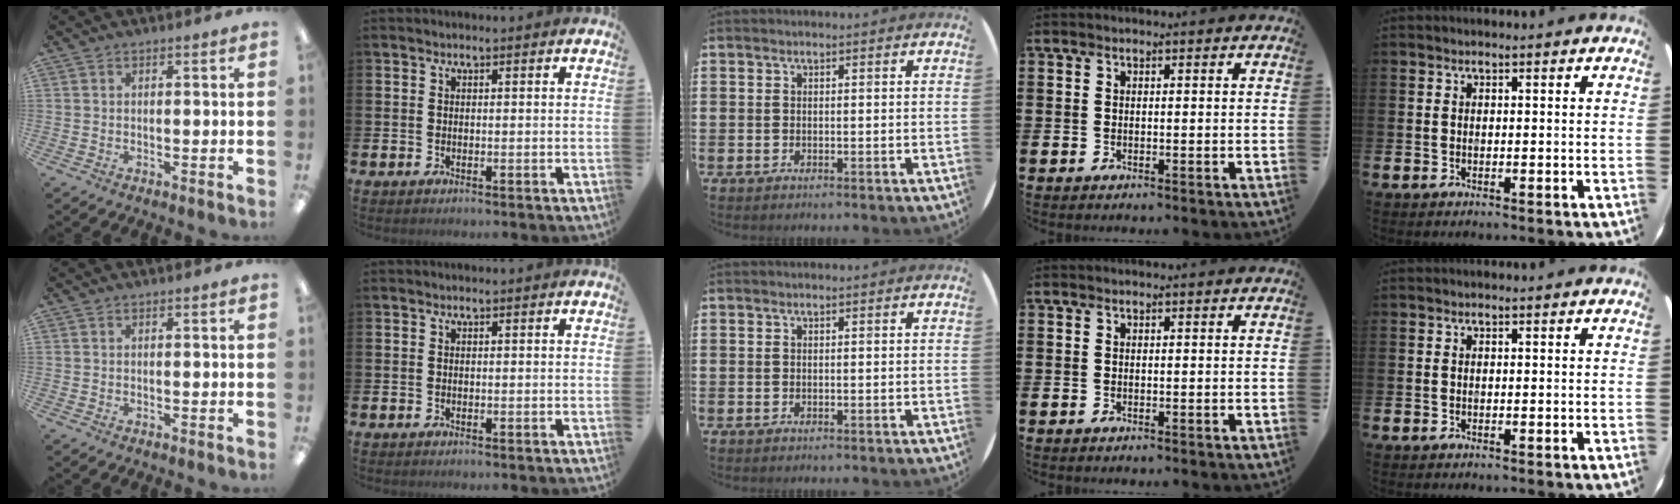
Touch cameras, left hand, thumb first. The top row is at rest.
{}